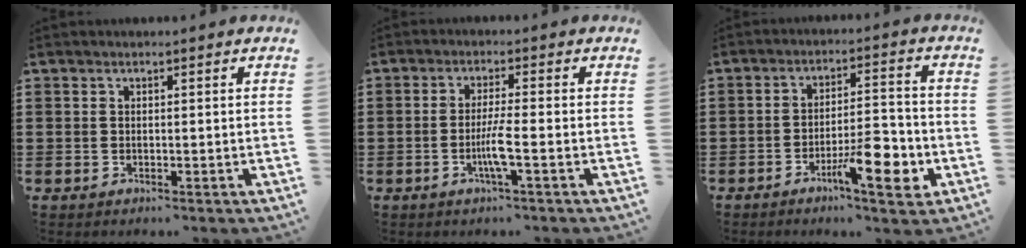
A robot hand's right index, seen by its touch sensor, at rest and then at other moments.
{"total": 4.3, "force": [-1.5, -0.2, 4.0], "torque": [-0.077, -0.012, -0.031]}
{"total": 9.2, "force": [-4.4, 2.2, 7.7], "torque": [-0.113, 0.004, -0.071]}